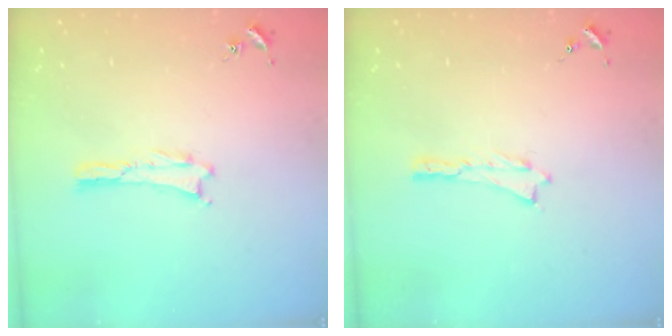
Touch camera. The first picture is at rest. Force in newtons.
{"total": 0.0}